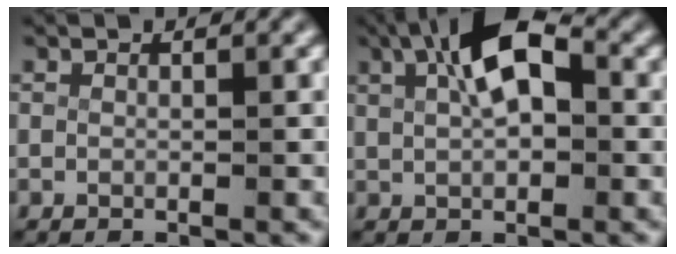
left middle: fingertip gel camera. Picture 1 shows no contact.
{"total": 6.5, "force": [2.2, 2.8, 5.4], "torque": [-0.096, 0.003, 0.039]}